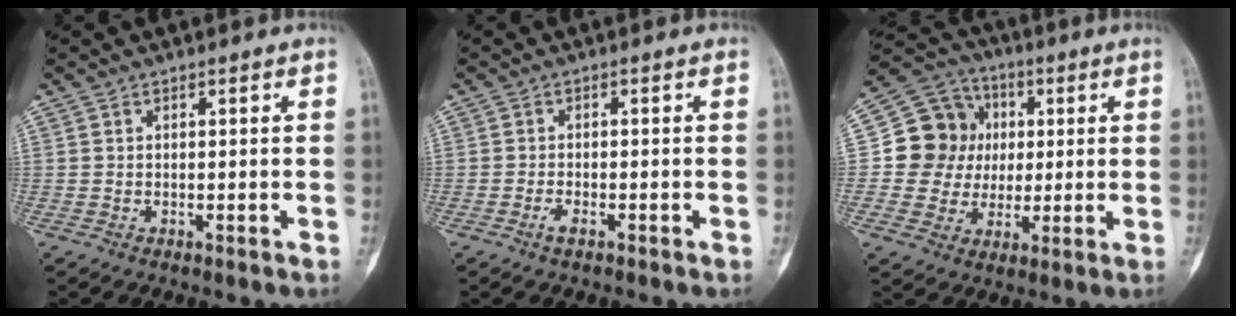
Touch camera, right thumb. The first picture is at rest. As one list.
[{"total": 1.8, "force": [-1.1, 0.7, 1.2], "torque": [-0.027, 0.003, -0.022]}, {"total": 13.1, "force": [1.5, 12.1, 4.7], "torque": [-0.045, 0.015, 0.025]}]